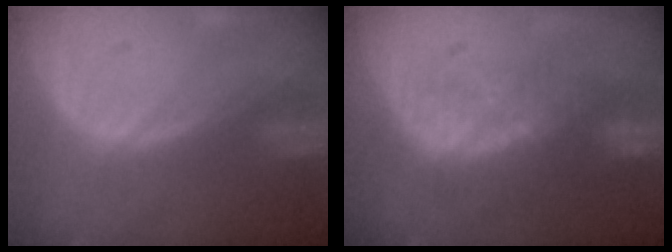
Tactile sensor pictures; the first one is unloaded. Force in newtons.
{"total": 8.4, "press": 7.8, "slide": 3.0}